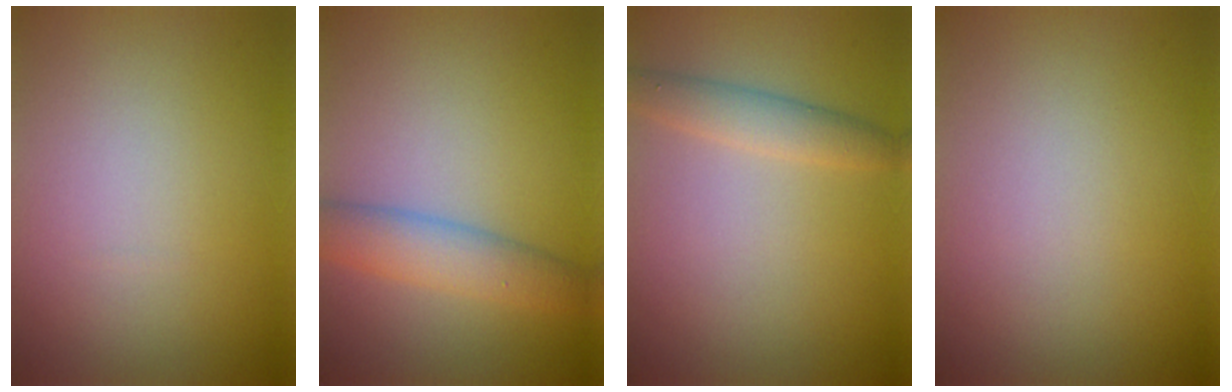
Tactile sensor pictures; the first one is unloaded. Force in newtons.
{"total": 4.1, "press": 4.1, "slide": 0.1}
{"total": 2.4, "press": 2.4, "slide": 0.1}
{"total": 0.0}